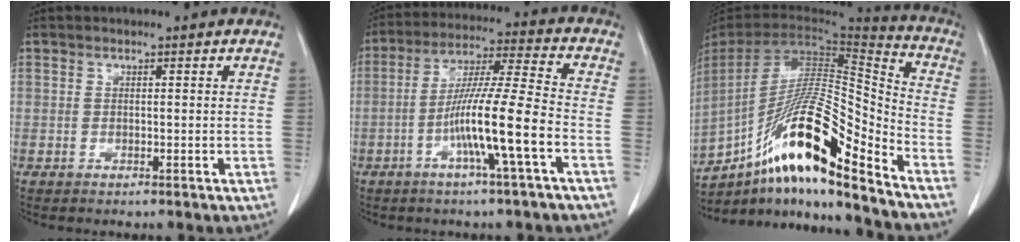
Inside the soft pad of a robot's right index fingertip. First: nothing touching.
{"total": 12.3, "force": [-4.3, -0.9, 11.5], "torque": [-0.213, 0.002, -0.081]}
{"total": 21.9, "force": [-14.1, 1.9, 16.7], "torque": [-0.307, -0.001, -0.254]}